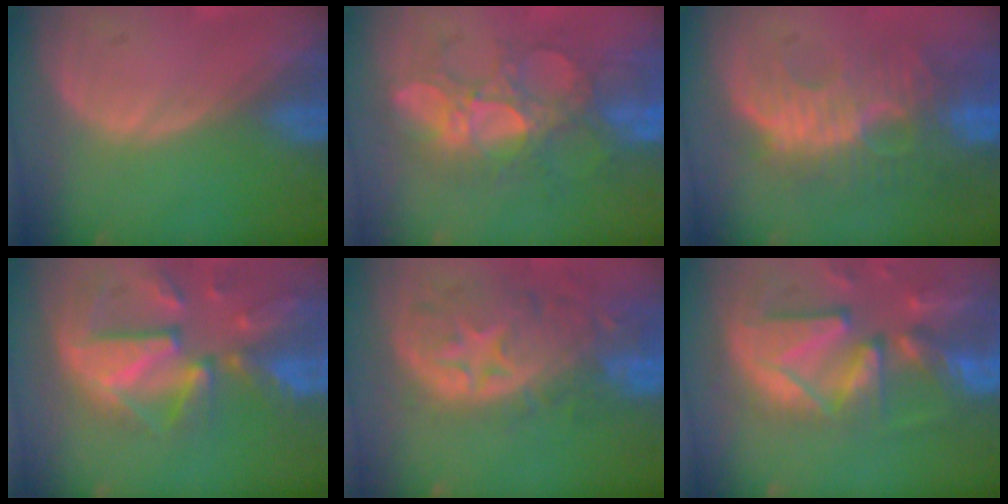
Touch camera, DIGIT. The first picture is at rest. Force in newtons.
{"total": 9.5, "press": 9.0, "slide": 3.1}
{"total": 10.7, "press": 9.7, "slide": 4.6}
{"total": 12.1, "press": 10.5, "slide": 6.0}
{"total": 11.8, "press": 10.1, "slide": 6.1}
{"total": 13.2, "press": 11.4, "slide": 6.6}